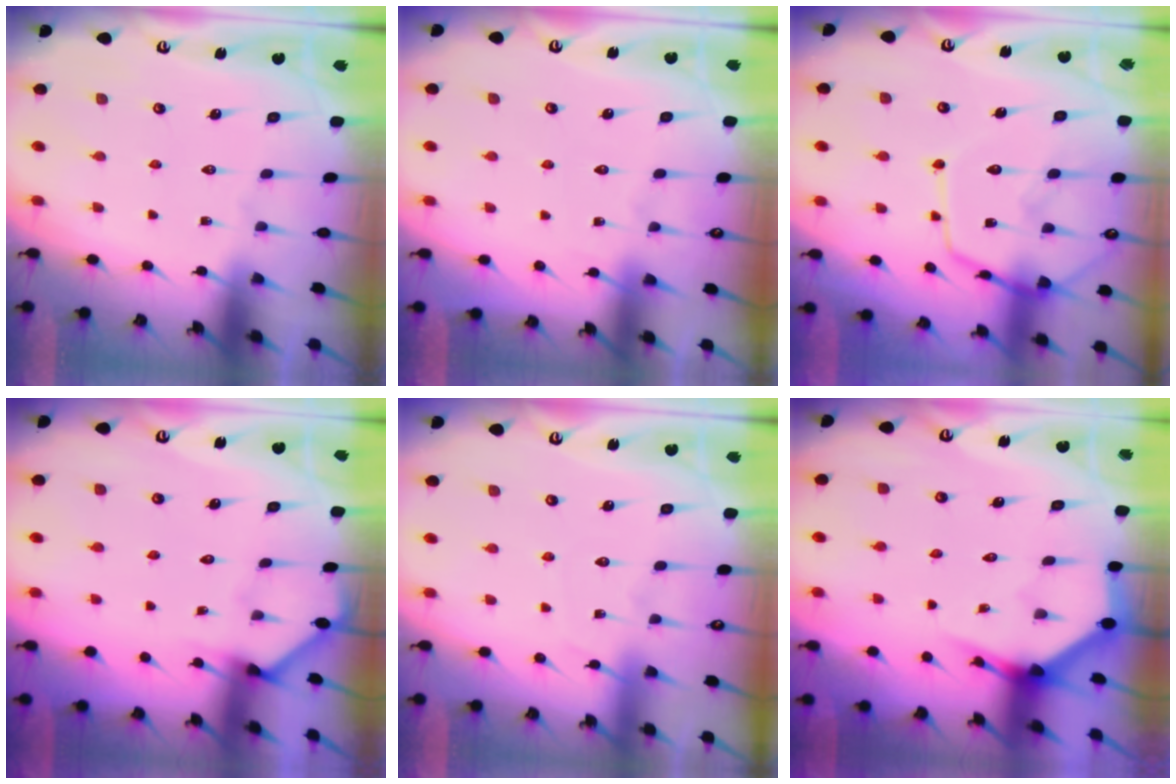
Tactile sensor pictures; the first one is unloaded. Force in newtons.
{"total": 4.3, "press": 4.2, "slide": 0.6}
{"total": 12.5, "press": 12.4, "slide": 1.2}
{"total": 2.5, "press": 2.5, "slide": 0.1}
{"total": 3.6, "press": 3.5, "slide": 0.5}
{"total": 4.0, "press": 4.0, "slide": 0.2}